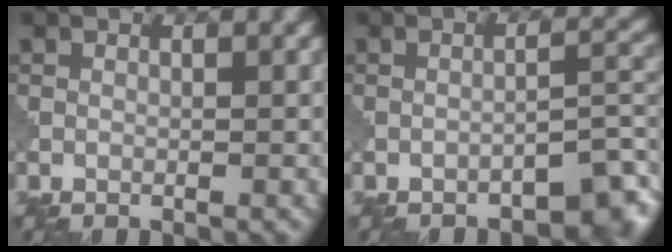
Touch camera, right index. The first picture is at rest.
{"total": 4.2, "force": [-3.2, 1.1, 2.5], "torque": [-0.025, 0.011, -0.045]}